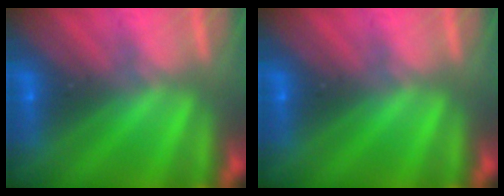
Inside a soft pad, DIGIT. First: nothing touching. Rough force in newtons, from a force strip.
{"total": 0.0}